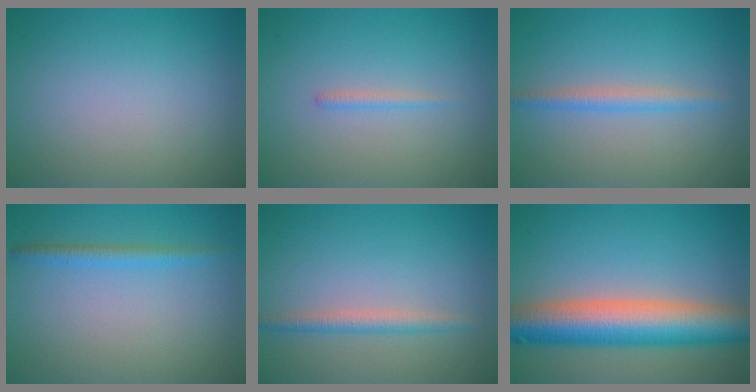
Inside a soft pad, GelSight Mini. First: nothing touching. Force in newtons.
{"total": 0.8, "press": 0.8, "slide": 0.1}
{"total": 1.9, "press": 1.9, "slide": 0.2}
{"total": 1.6, "press": 1.6, "slide": 0.1}
{"total": 1.8, "press": 1.8, "slide": 0.1}
{"total": 10.0, "press": 10.0, "slide": 0.4}